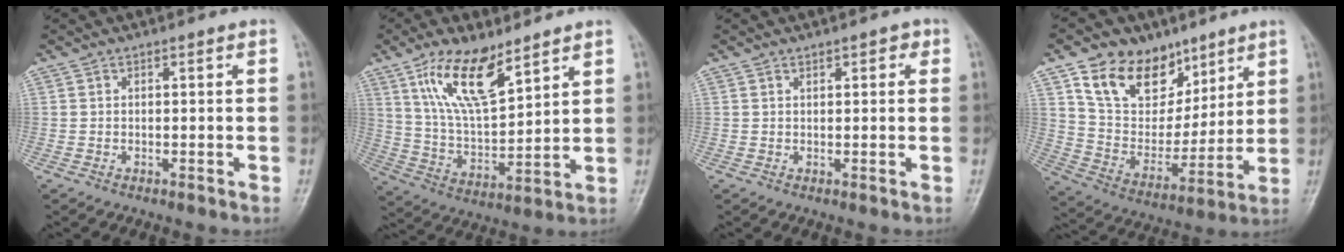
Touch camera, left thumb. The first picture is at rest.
{"total": 14.0, "force": [8.5, 5.2, 9.8], "torque": [-0.161, -0.042, 0.170]}
{"total": 2.0, "force": [1.0, 1.0, 1.4], "torque": [-0.008, -0.001, 0.012]}
{"total": 17.7, "force": [10.4, 12.1, 7.7], "torque": [-0.083, -0.043, 0.192]}